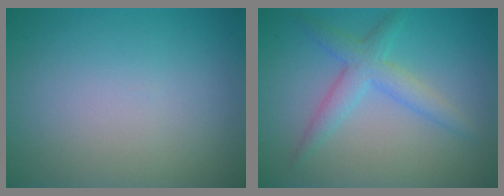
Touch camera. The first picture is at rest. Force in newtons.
{"total": 3.2, "press": 3.2, "slide": 0.1}